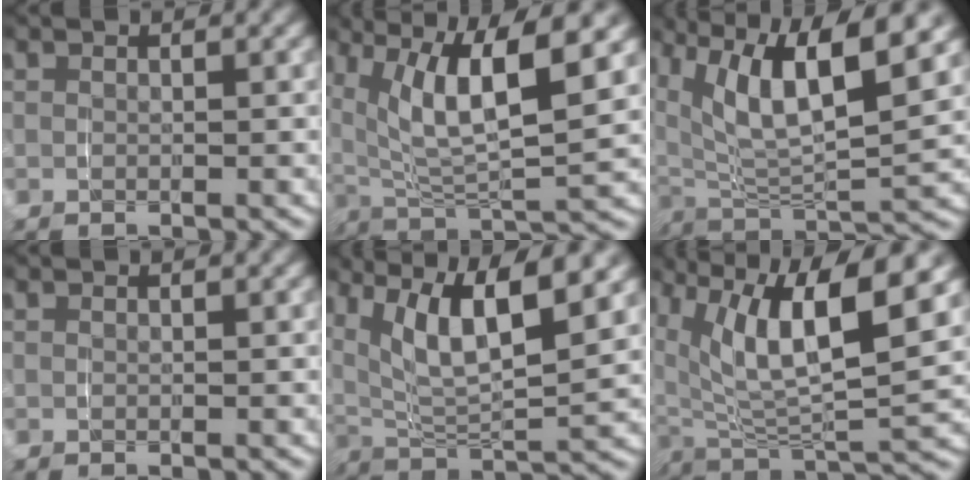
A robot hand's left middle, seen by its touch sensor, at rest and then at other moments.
{"total": 9.2, "force": [2.2, 4.8, 7.6], "torque": [-0.131, 0.003, 0.031]}
{"total": 9.8, "force": [2.7, 5.4, 7.8], "torque": [-0.141, -0.005, 0.044]}
{"total": 0.0}
{"total": 8.8, "force": [2.6, 5.1, 6.7], "torque": [-0.121, 0.004, 0.036]}
{"total": 10.7, "force": [2.3, 5.6, 8.8], "torque": [-0.155, -0.007, 0.038]}